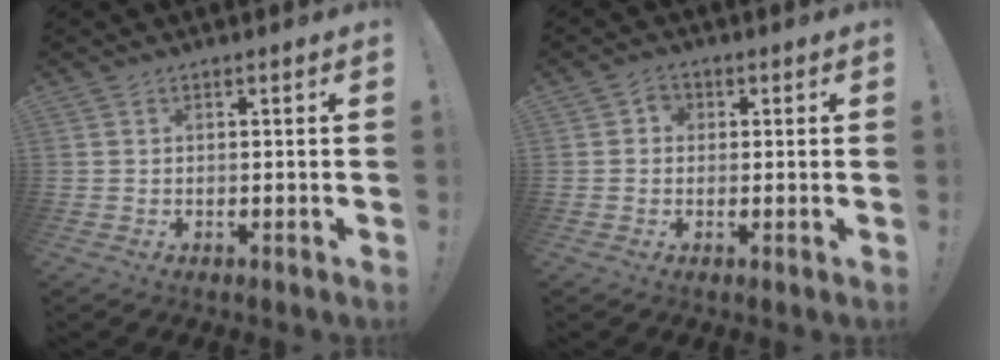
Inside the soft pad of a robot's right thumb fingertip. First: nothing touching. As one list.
[{"total": 3.0, "force": [-0.1, 2.7, 1.3], "torque": [-0.026, 0.007, -0.001]}]